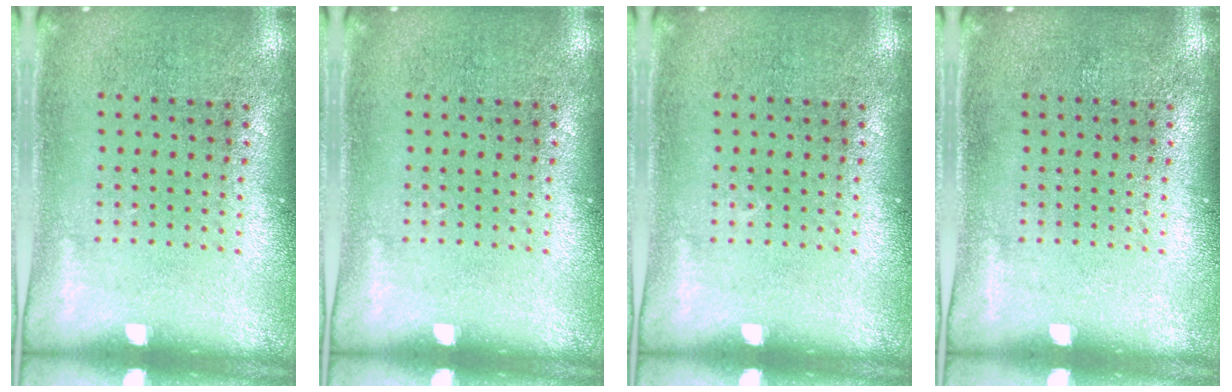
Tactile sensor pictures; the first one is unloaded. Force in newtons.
{"total": 0.0}
{"total": 0.0}
{"total": 0.0}